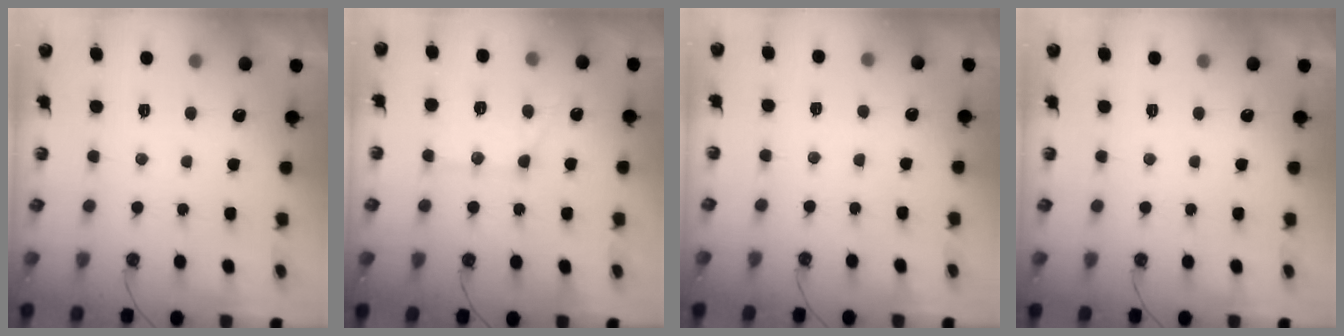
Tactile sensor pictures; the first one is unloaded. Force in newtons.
{"total": 12.8, "press": 12.8, "slide": 1.4}
{"total": 3.2, "press": 3.2, "slide": 0.5}
{"total": 0.0}